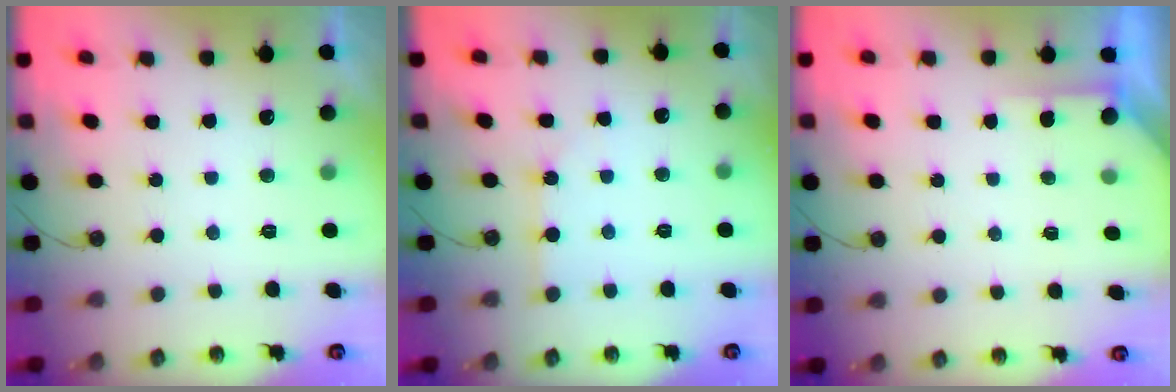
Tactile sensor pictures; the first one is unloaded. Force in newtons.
{"total": 2.9, "press": 2.9, "slide": 0.4}
{"total": 1.8, "press": 1.8, "slide": 0.3}